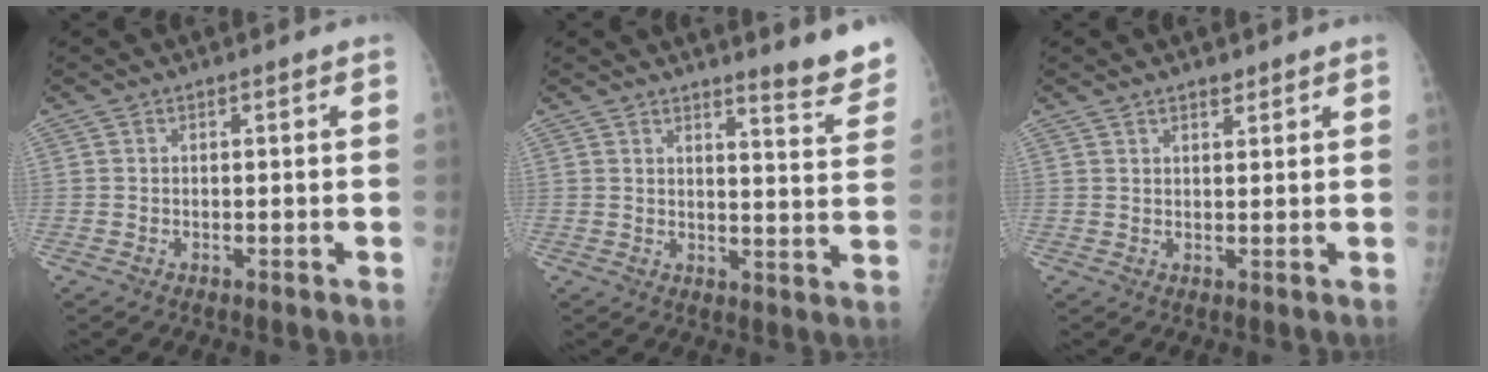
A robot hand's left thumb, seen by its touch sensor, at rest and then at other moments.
{"total": 7.6, "force": [6.6, 0.6, 3.7], "torque": [-0.036, -0.058, 0.077]}
{"total": 2.0, "force": [1.6, 0.9, 0.8], "torque": [-0.004, -0.010, 0.023]}